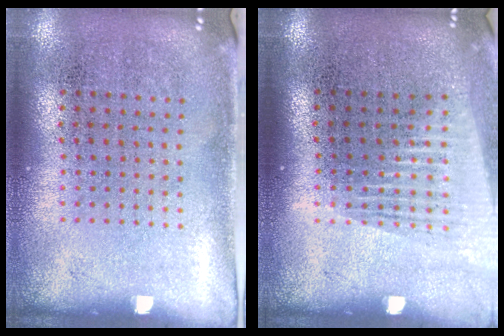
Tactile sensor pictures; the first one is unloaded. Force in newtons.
{"total": 1.4, "press": 1.2, "slide": 0.7}